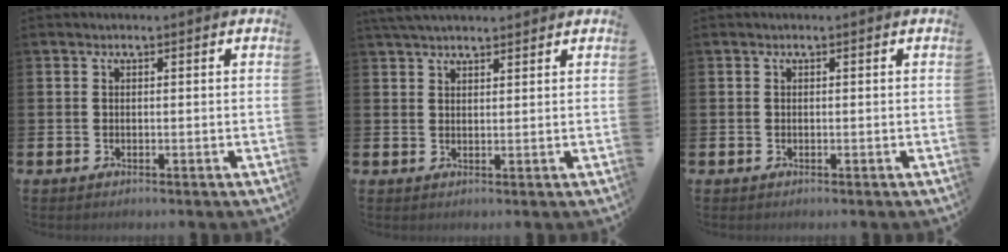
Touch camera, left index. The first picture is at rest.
{"total": 3.5, "force": [3.3, 0.8, 1.2], "torque": [-0.025, -0.007, 0.060]}
{"total": 0.0}